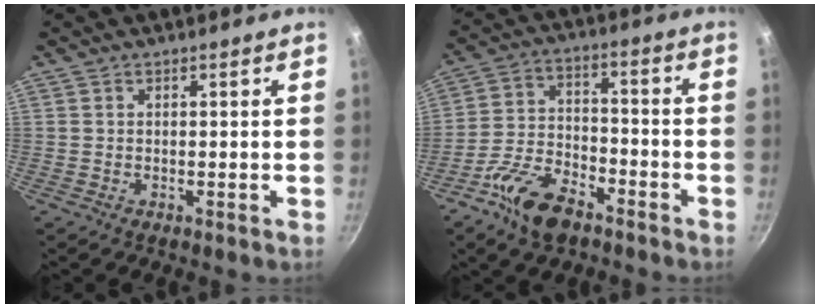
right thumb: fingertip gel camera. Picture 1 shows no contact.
{"total": 11.9, "force": [-7.5, 5.9, 7.0], "torque": [-0.122, 0.046, -0.146]}